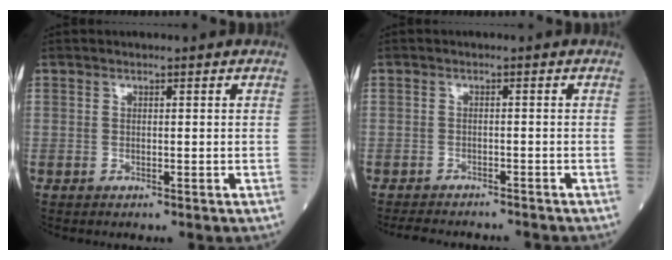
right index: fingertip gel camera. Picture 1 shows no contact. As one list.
[{"total": 6.3, "force": [-5.9, 1.8, 1.4], "torque": [-0.014, -0.004, -0.084]}]